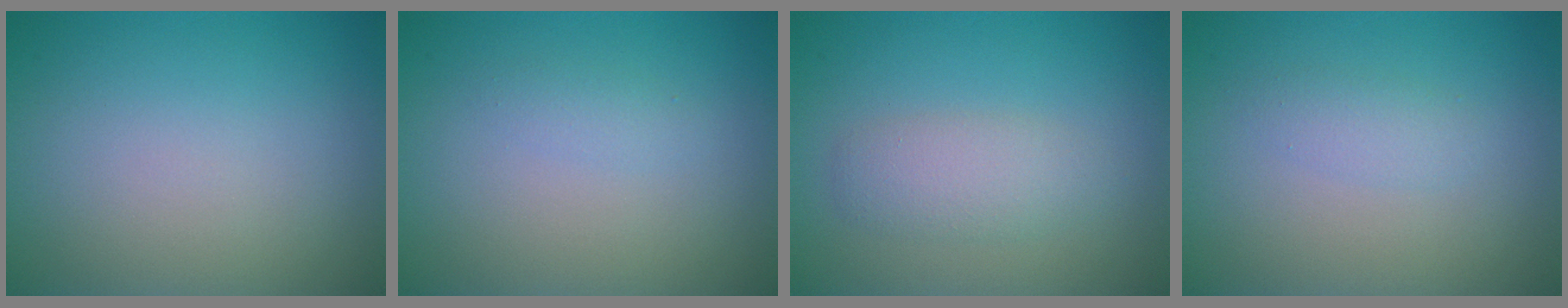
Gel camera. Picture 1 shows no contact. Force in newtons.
{"total": 0.9, "press": 0.9, "slide": 0.1}
{"total": 2.7, "press": 2.7, "slide": 0.1}
{"total": 1.4, "press": 1.4, "slide": 0.0}